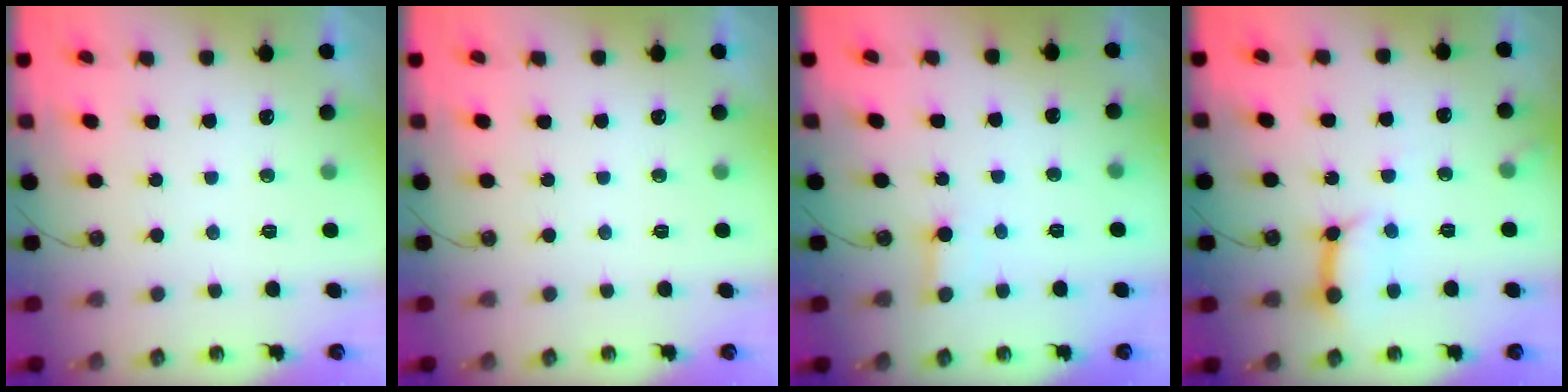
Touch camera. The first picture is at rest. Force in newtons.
{"total": 0.0}
{"total": 2.2, "press": 2.2, "slide": 0.1}
{"total": 12.1, "press": 12.1, "slide": 1.1}